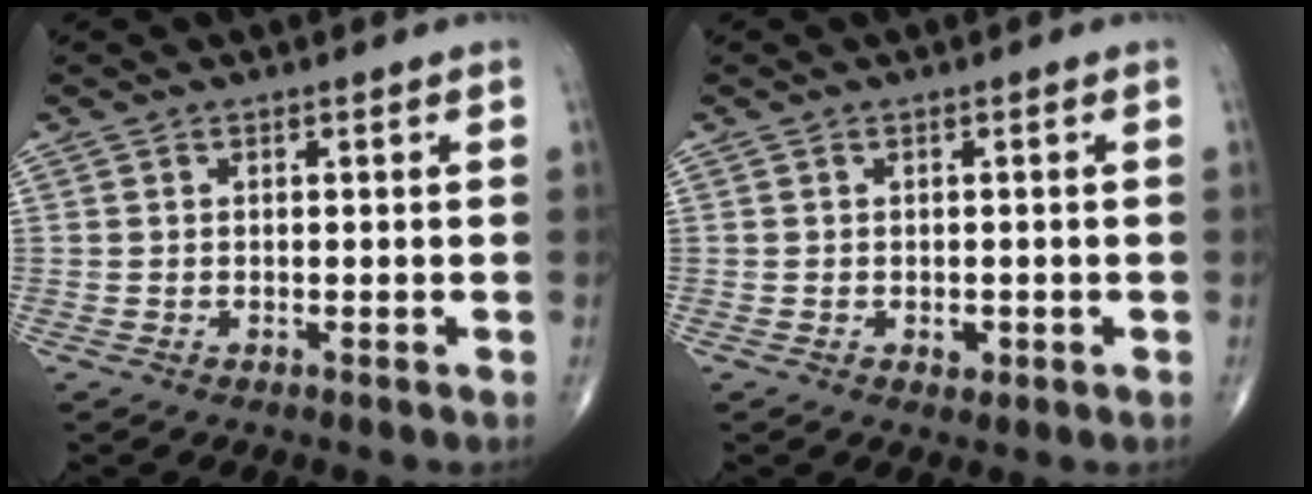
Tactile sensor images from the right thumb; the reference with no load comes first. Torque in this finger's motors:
{"motor_torque": [1.29, 1.46, 0.09, -0.29, 0.06]}